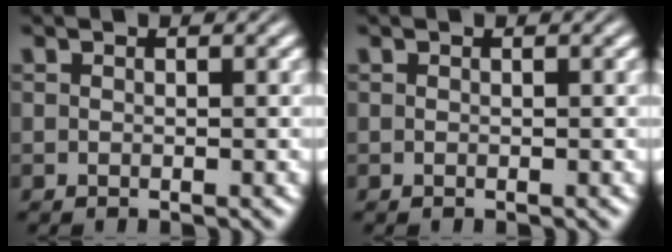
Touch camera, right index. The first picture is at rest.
{"total": 0.0}